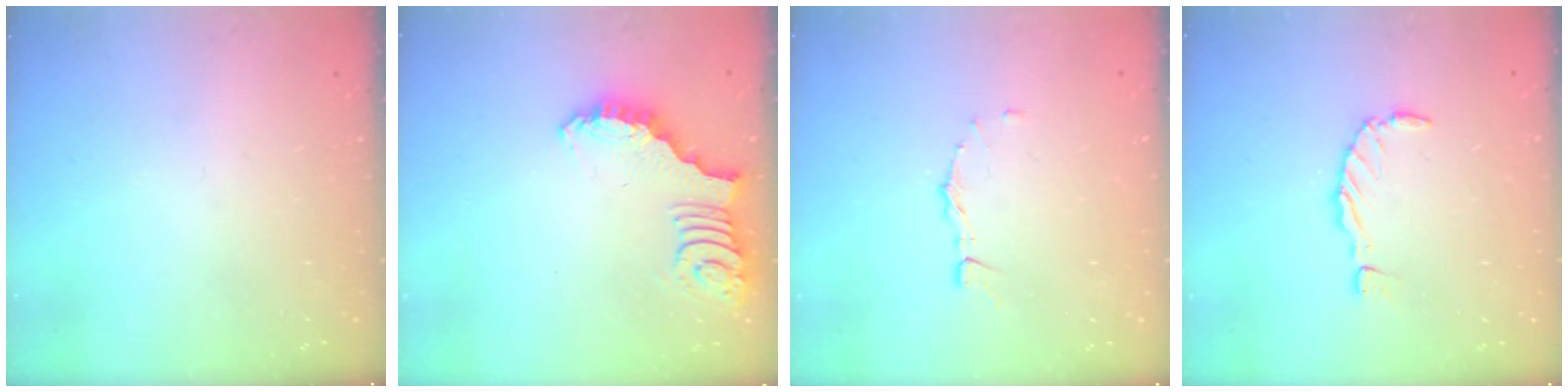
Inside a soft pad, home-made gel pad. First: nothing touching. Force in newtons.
{"total": 2.7, "press": 2.7, "slide": 0.5}
{"total": 4.6, "press": 4.6, "slide": 0.8}
{"total": 0.0}